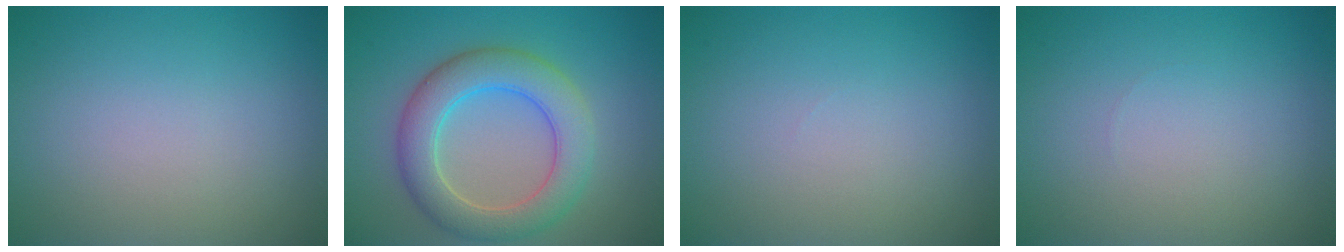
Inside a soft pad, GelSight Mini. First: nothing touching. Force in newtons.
{"total": 6.1, "press": 6.1, "slide": 0.4}
{"total": 0.0}
{"total": 0.0}